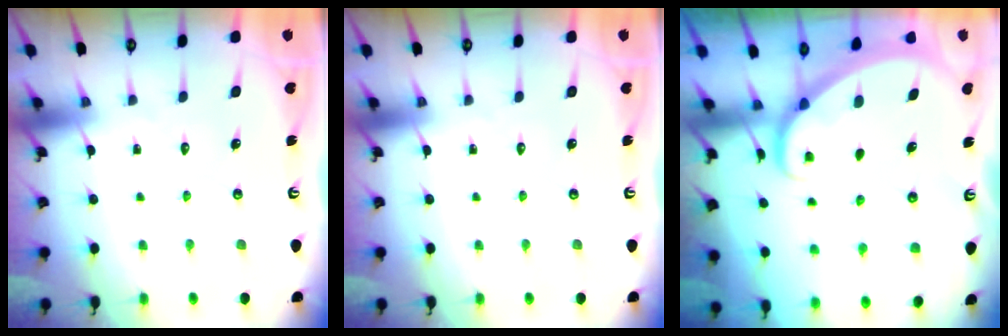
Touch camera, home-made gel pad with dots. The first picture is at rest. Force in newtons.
{"total": 0.0}
{"total": 2.3, "press": 2.3, "slide": 0.1}